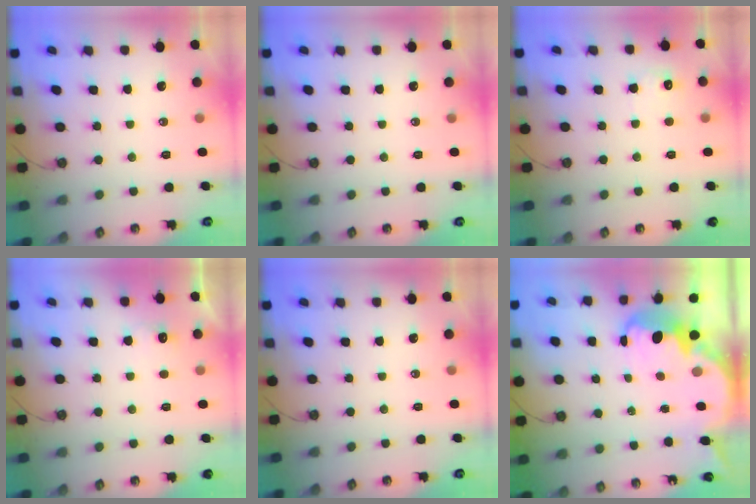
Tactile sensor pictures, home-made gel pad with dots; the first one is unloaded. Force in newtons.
{"total": 0.0}
{"total": 4.7, "press": 4.6, "slide": 1.1}
{"total": 6.9, "press": 6.8, "slide": 1.2}
{"total": 0.0}
{"total": 5.8, "press": 5.8, "slide": 0.3}